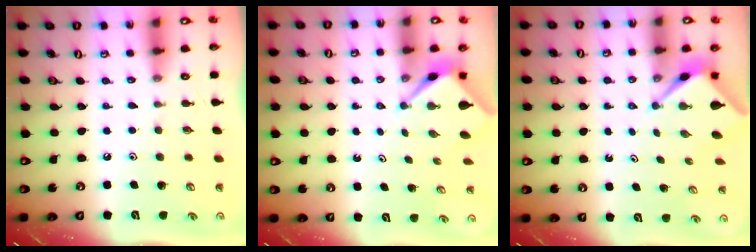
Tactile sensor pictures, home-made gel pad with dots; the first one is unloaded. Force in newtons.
{"total": 2.6, "press": 2.6, "slide": 0.1}
{"total": 2.5, "press": 2.5, "slide": 0.2}